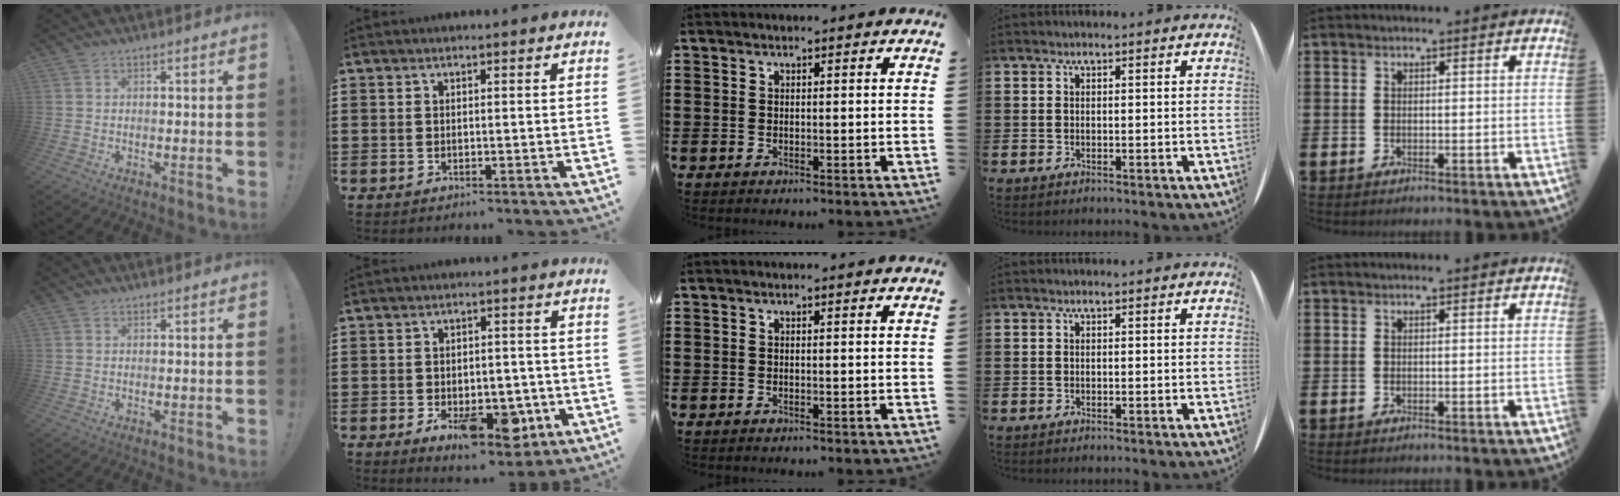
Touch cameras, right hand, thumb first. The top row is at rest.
{"index": {"total": 9.8, "force": [-3.8, 5.2, 7.5], "torque": [-0.093, -0.004, -0.061]}}